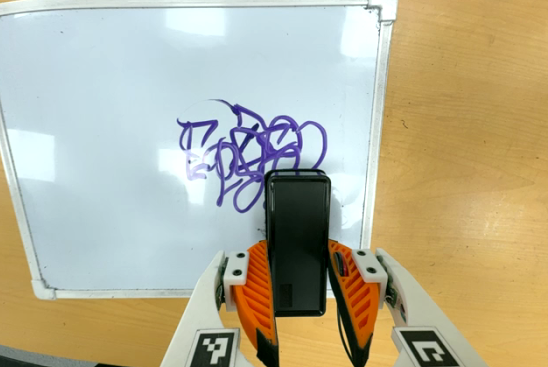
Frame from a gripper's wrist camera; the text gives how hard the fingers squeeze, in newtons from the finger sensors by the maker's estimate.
{"total": 4.0, "left": 2.5, "right": 5.5}